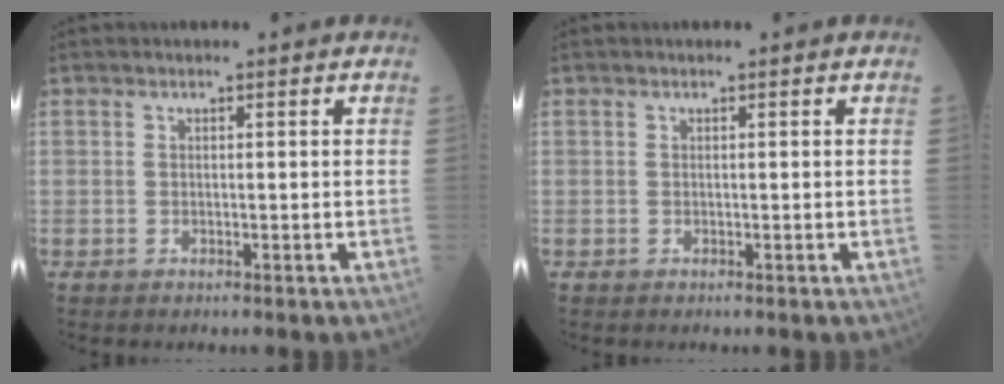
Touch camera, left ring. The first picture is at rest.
{"total": 0.0}